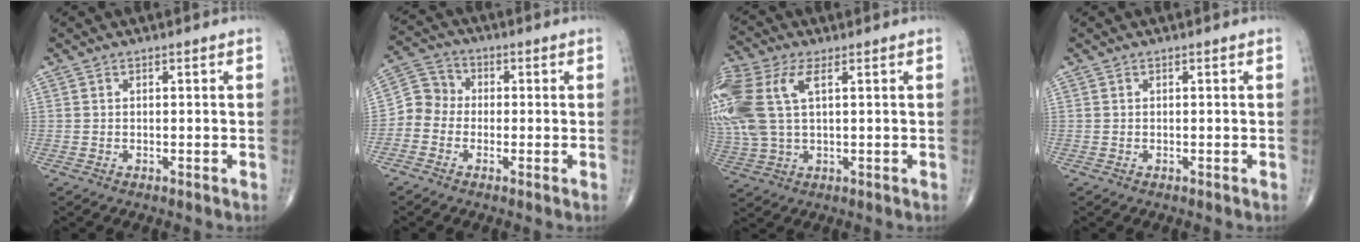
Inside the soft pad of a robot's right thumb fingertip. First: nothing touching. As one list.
[{"total": 5.5, "force": [-1.3, 4.9, 2.0], "torque": [-0.018, 0.023, -0.045]}, {"total": 16.8, "force": [4.4, 8.9, 13.5], "torque": [-0.360, 0.015, 0.087]}, {"total": 0.0}]